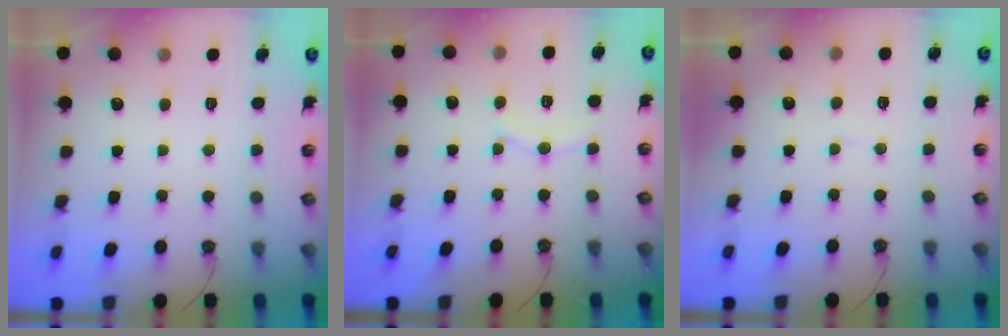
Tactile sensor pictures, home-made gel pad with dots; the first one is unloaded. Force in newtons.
{"total": 6.3, "press": 6.3, "slide": 0.7}
{"total": 2.0, "press": 2.0, "slide": 0.1}